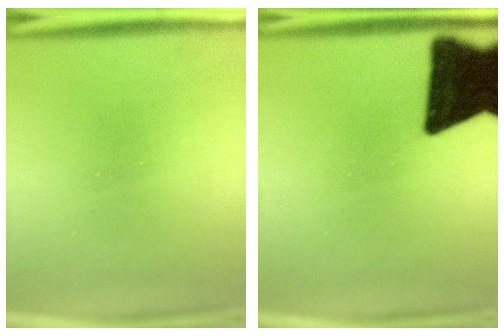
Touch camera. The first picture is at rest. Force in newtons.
{"total": 18.9}